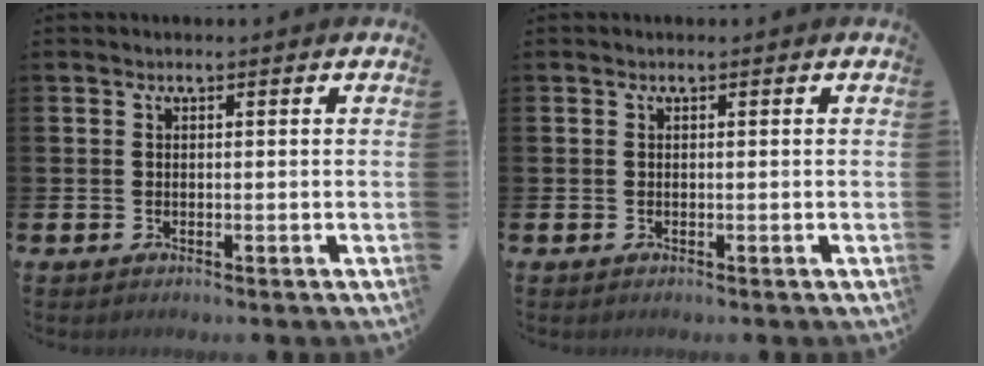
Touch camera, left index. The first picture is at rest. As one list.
[{"total": 0.0}]